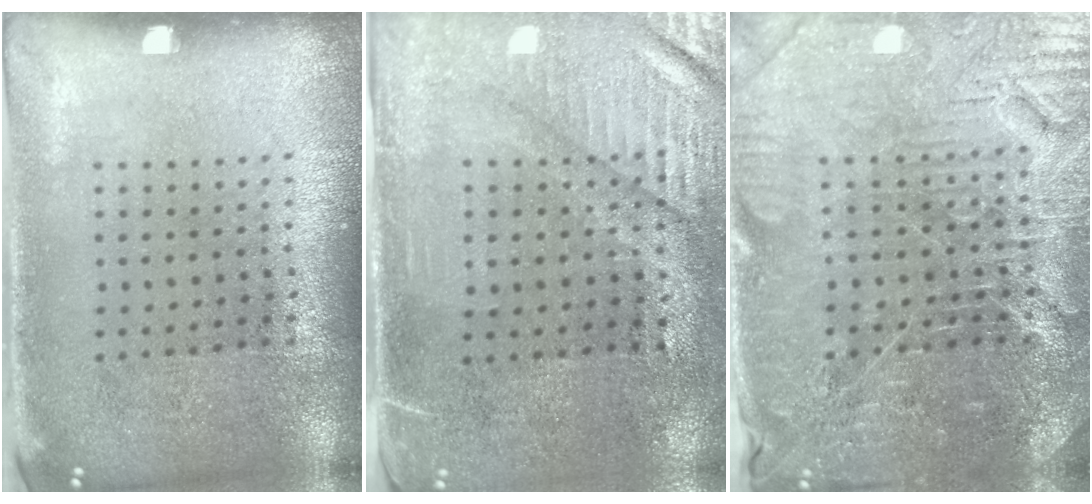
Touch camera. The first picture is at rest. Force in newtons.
{"total": 3.6, "press": 3.1, "slide": 1.8}
{"total": 4.4, "press": 4.2, "slide": 1.3}